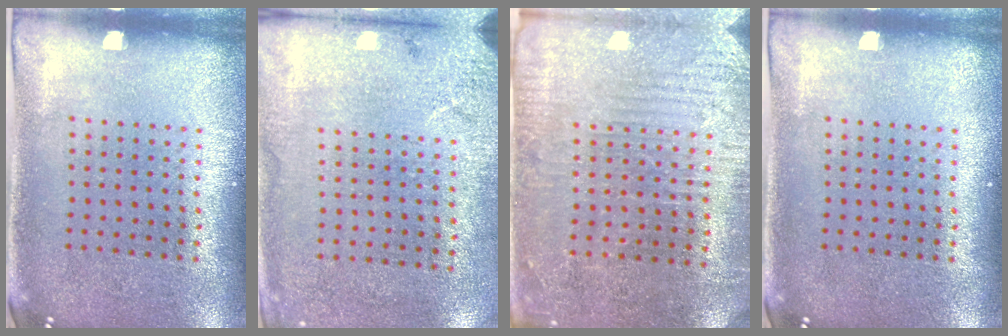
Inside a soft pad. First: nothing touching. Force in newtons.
{"total": 2.7, "press": 2.2, "slide": 1.5}
{"total": 3.0, "press": 2.9, "slide": 0.7}
{"total": 0.0}